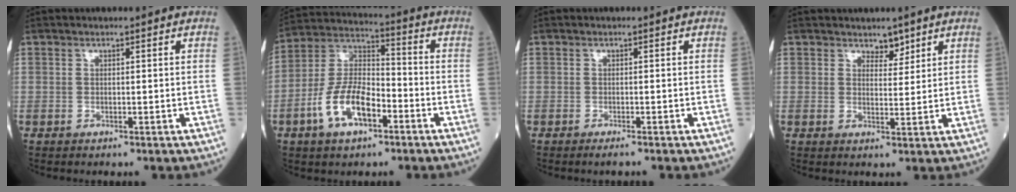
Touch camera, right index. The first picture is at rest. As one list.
[{"total": 11.5, "force": [-5.0, 5.0, 9.1], "torque": [-0.196, 0.012, -0.094]}, {"total": 1.8, "force": [-1.4, -0.2, 1.1], "torque": [-0.014, -0.003, -0.019]}, {"total": 2.4, "force": [2.0, 1.1, 0.6], "torque": [-0.004, -0.004, 0.030]}]